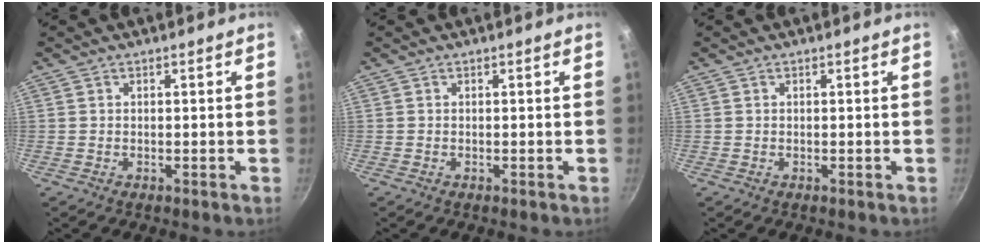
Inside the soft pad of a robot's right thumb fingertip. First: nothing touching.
{"total": 0.0}
{"total": 0.0}